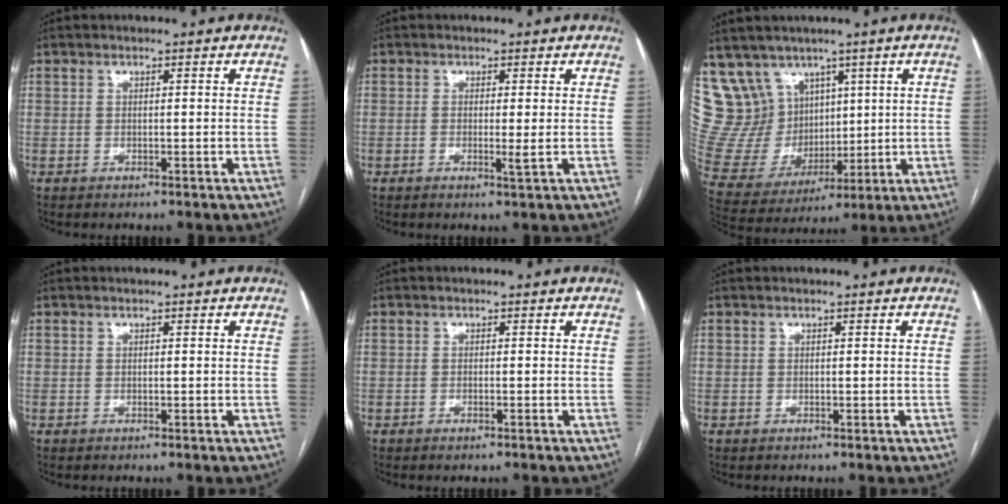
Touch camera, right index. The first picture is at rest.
{"total": 1.5, "force": [-0.1, 0.0, 1.5], "torque": [-0.026, -0.003, 0.000]}
{"total": 14.9, "force": [8.8, 11.4, 3.9], "torque": [-0.102, 0.062, 0.205]}
{"total": 0.0}
{"total": 0.7, "force": [-0.5, 0.0, 0.4], "torque": [-0.011, -0.002, -0.007]}
{"total": 0.0}